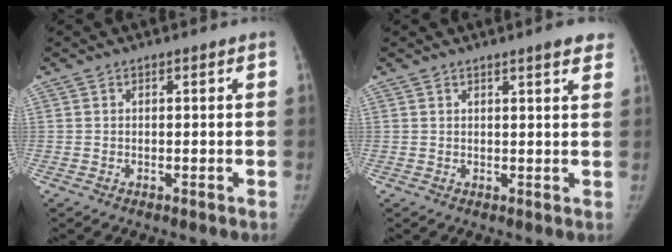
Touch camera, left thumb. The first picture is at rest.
{"total": 4.4, "force": [3.1, 0.7, 2.9], "torque": [-0.017, -0.005, 0.033]}